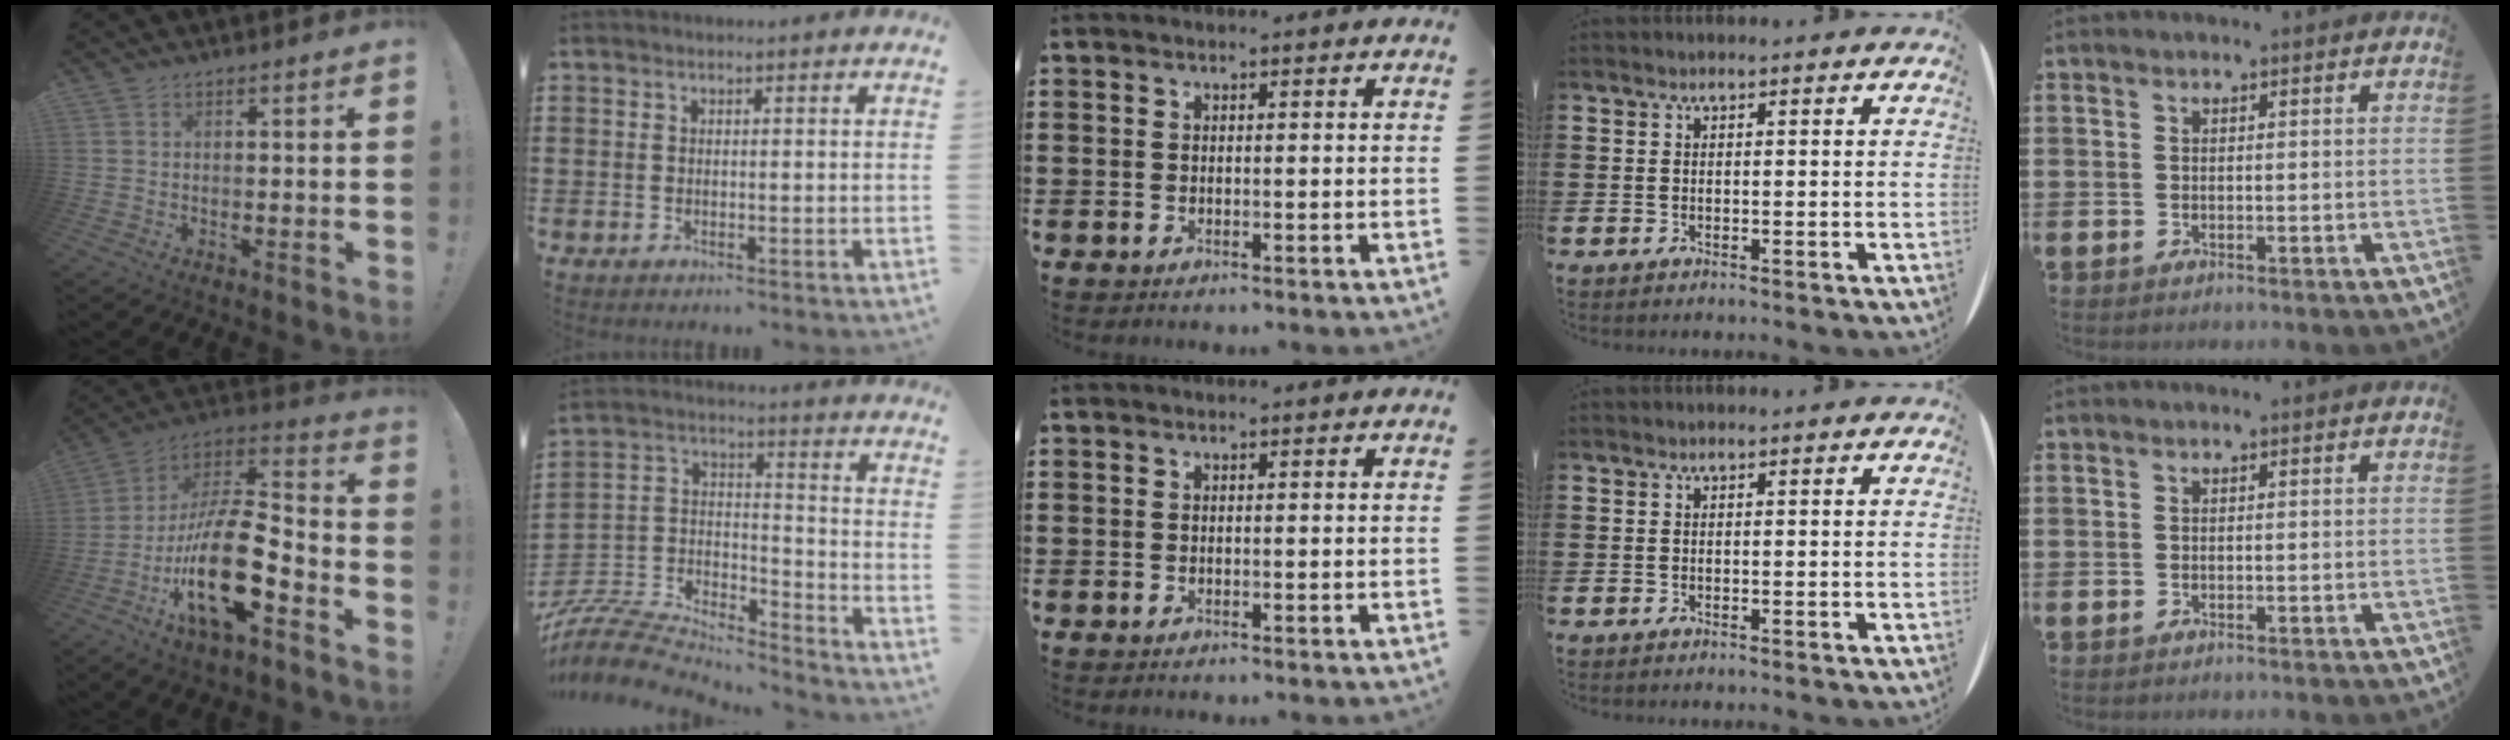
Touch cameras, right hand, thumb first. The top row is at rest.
{"thumb": {"total": 23.3, "force": [-8.1, 9.3, 19.8], "torque": [-0.378, 0.044, -0.129]}, "index": {"total": 7.8, "force": [-7.3, 1.9, 1.7], "torque": [-0.049, -0.002, -0.150]}}